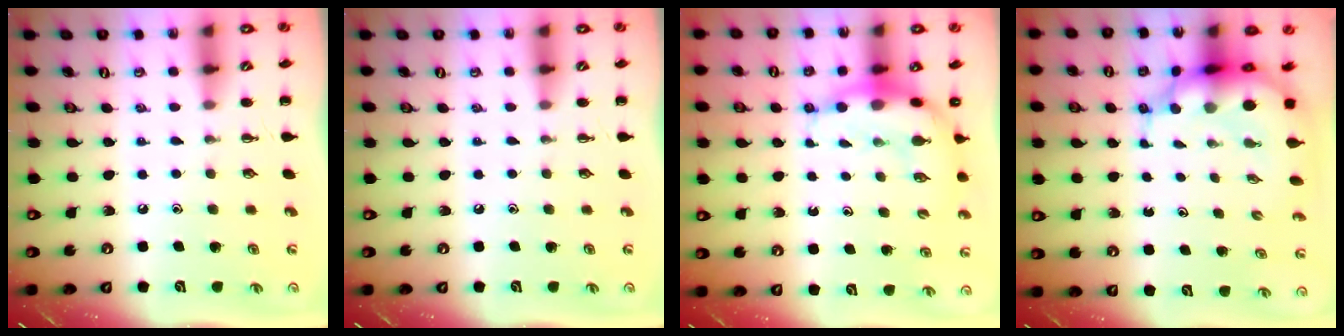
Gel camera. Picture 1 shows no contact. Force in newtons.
{"total": 0.0}
{"total": 7.7, "press": 7.5, "slide": 1.7}
{"total": 8.7, "press": 8.4, "slide": 2.2}